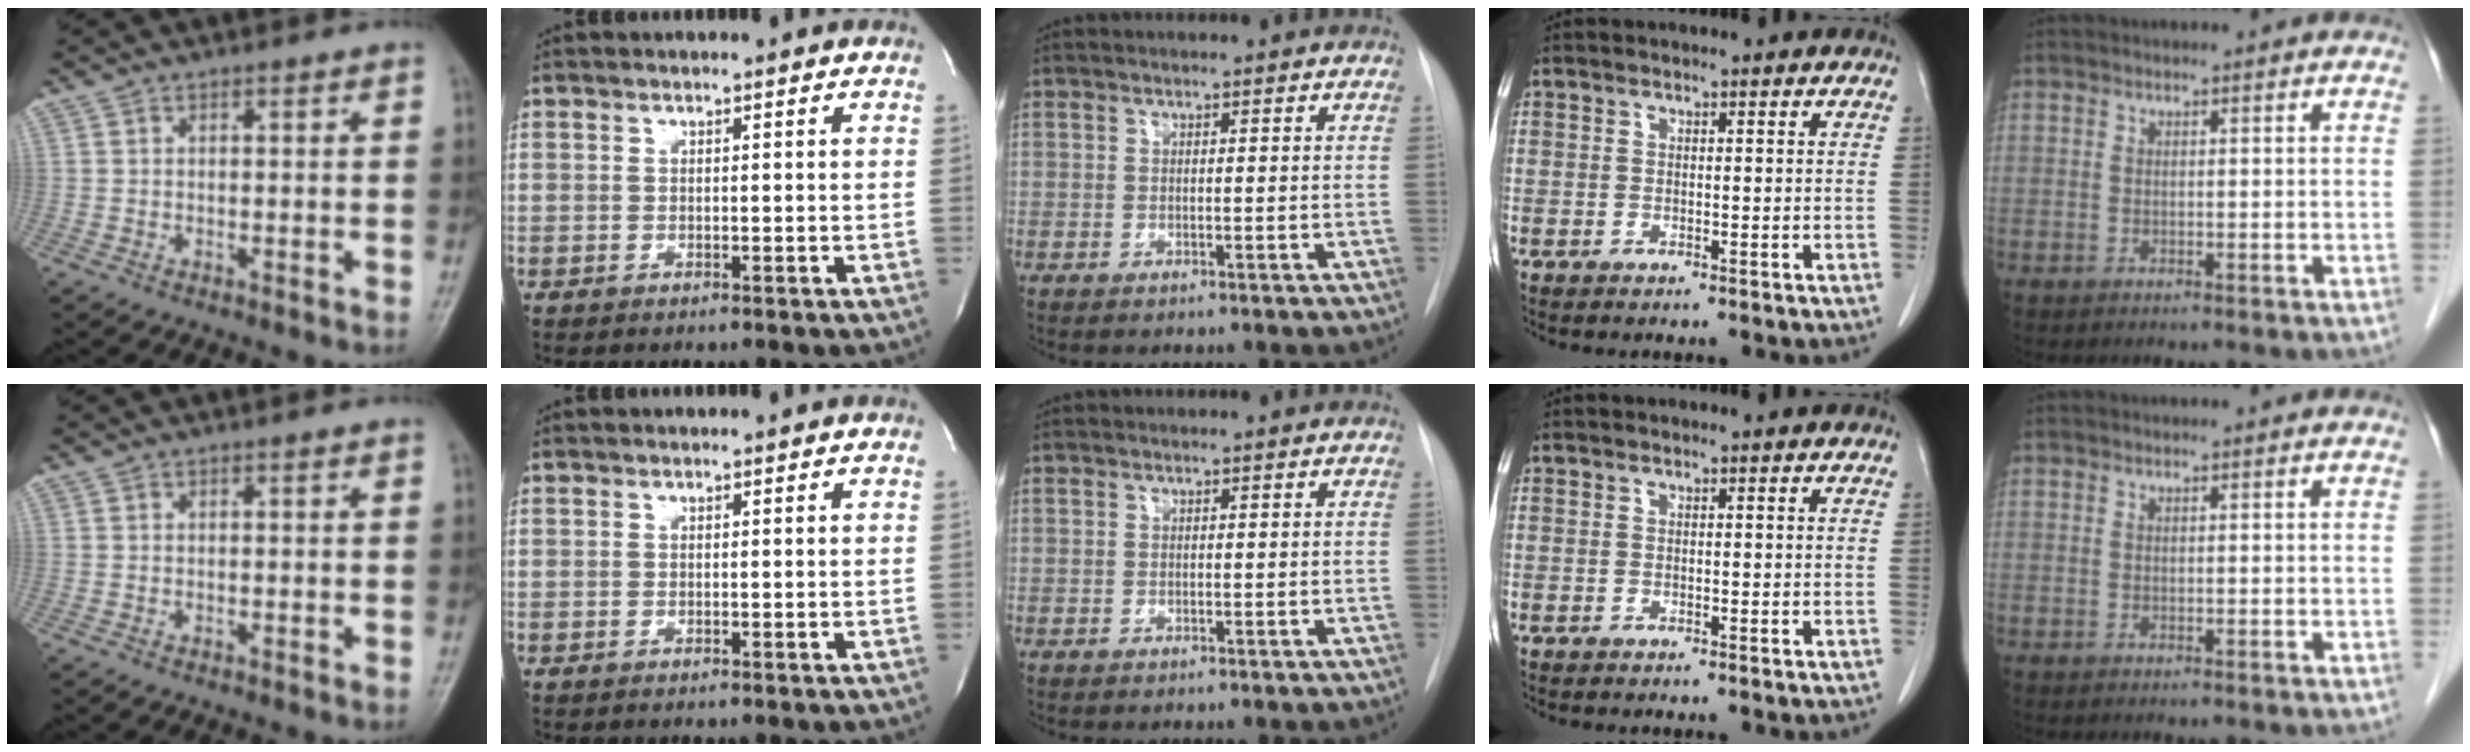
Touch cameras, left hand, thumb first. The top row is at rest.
{}